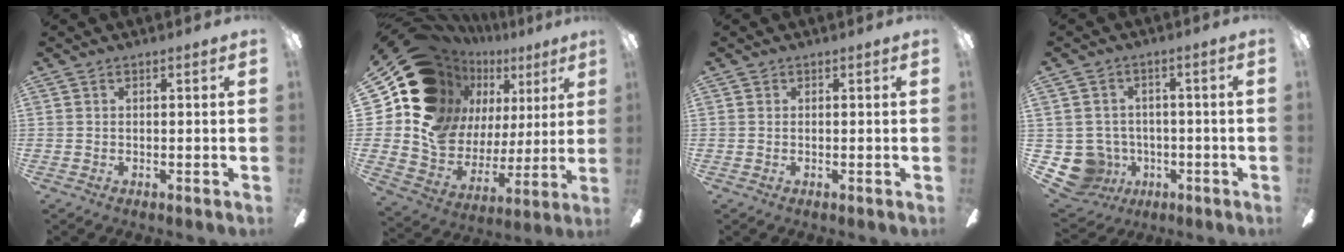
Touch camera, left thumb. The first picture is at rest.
{"total": 16.1, "force": [8.4, 12.4, 5.8], "torque": [-0.127, -0.074, 0.176]}
{"total": 0.0}
{"total": 9.2, "force": [-2.7, 8.4, 2.5], "torque": [-0.097, 0.016, -0.042]}